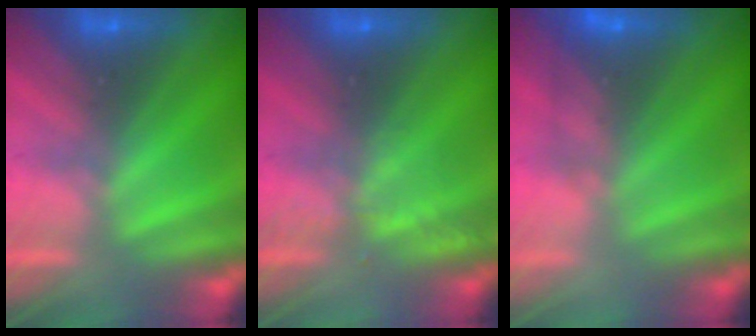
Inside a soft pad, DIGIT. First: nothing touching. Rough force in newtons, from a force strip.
{"total": 2.2}
{"total": 4.7}